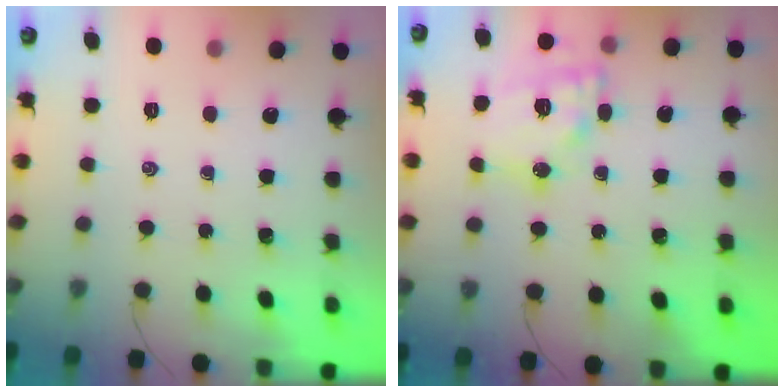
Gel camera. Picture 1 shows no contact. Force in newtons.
{"total": 15.4, "press": 15.3, "slide": 2.2}